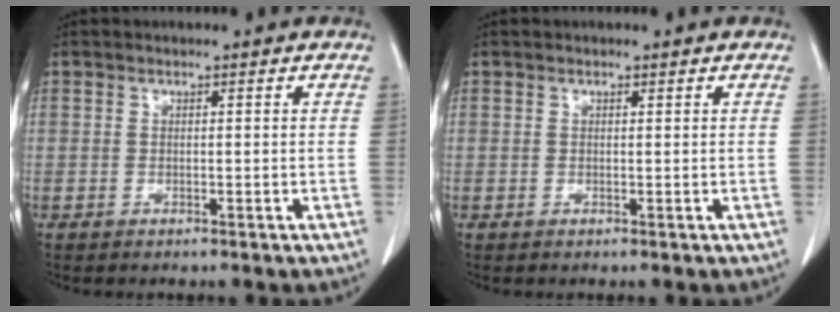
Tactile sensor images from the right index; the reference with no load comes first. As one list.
[{"total": 0.5, "force": [0.3, 0.3, 0.4], "torque": [-0.010, 0.000, 0.005]}]